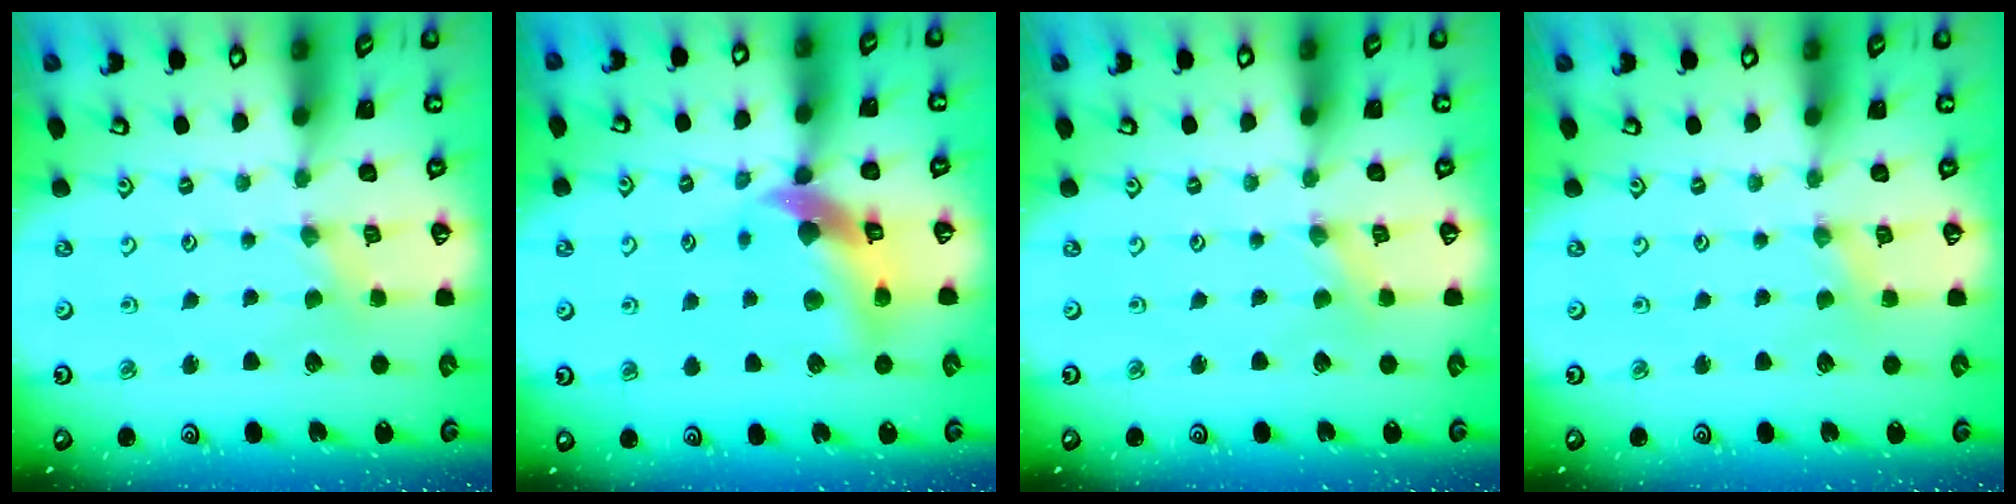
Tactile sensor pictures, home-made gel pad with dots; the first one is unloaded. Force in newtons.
{"total": 12.2, "press": 12.0, "slide": 1.9}
{"total": 0.0}
{"total": 1.3, "press": 1.2, "slide": 0.2}